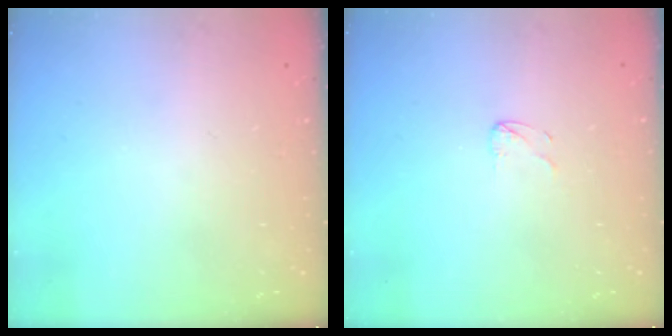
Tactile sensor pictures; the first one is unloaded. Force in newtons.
{"total": 2.6, "press": 2.6, "slide": 0.2}